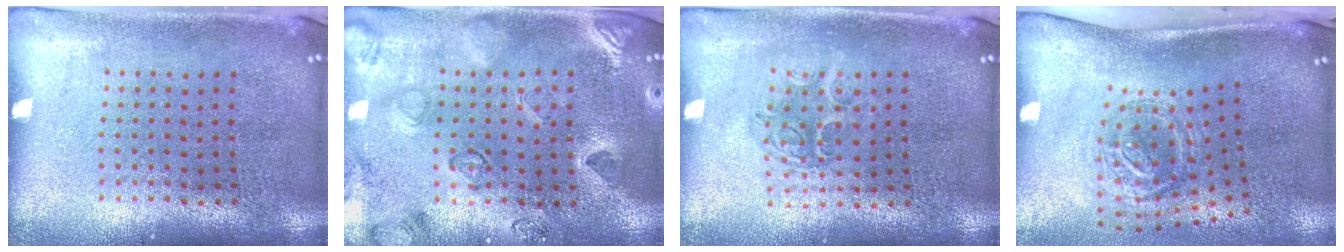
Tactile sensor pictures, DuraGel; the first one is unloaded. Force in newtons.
{"total": 2.3, "press": 2.1, "slide": 1.0}
{"total": 1.2, "press": 1.1, "slide": 0.6}
{"total": 1.9, "press": 1.2, "slide": 1.5}